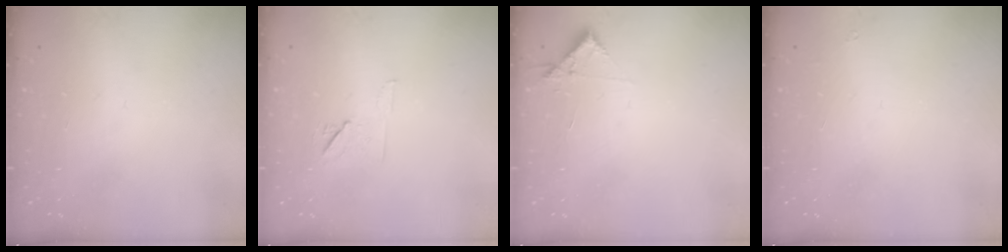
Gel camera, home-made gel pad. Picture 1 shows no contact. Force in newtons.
{"total": 7.3, "press": 7.2, "slide": 1.3}
{"total": 3.9, "press": 3.9, "slide": 0.5}
{"total": 1.6, "press": 1.5, "slide": 0.2}